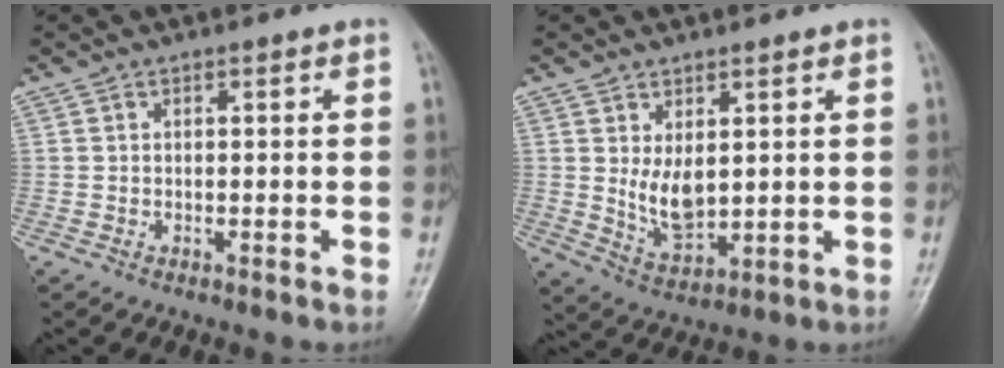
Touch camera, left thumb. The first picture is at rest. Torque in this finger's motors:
{"motor_torque": [1.20, 1.27, 1.08, -0.05, 0.08]}